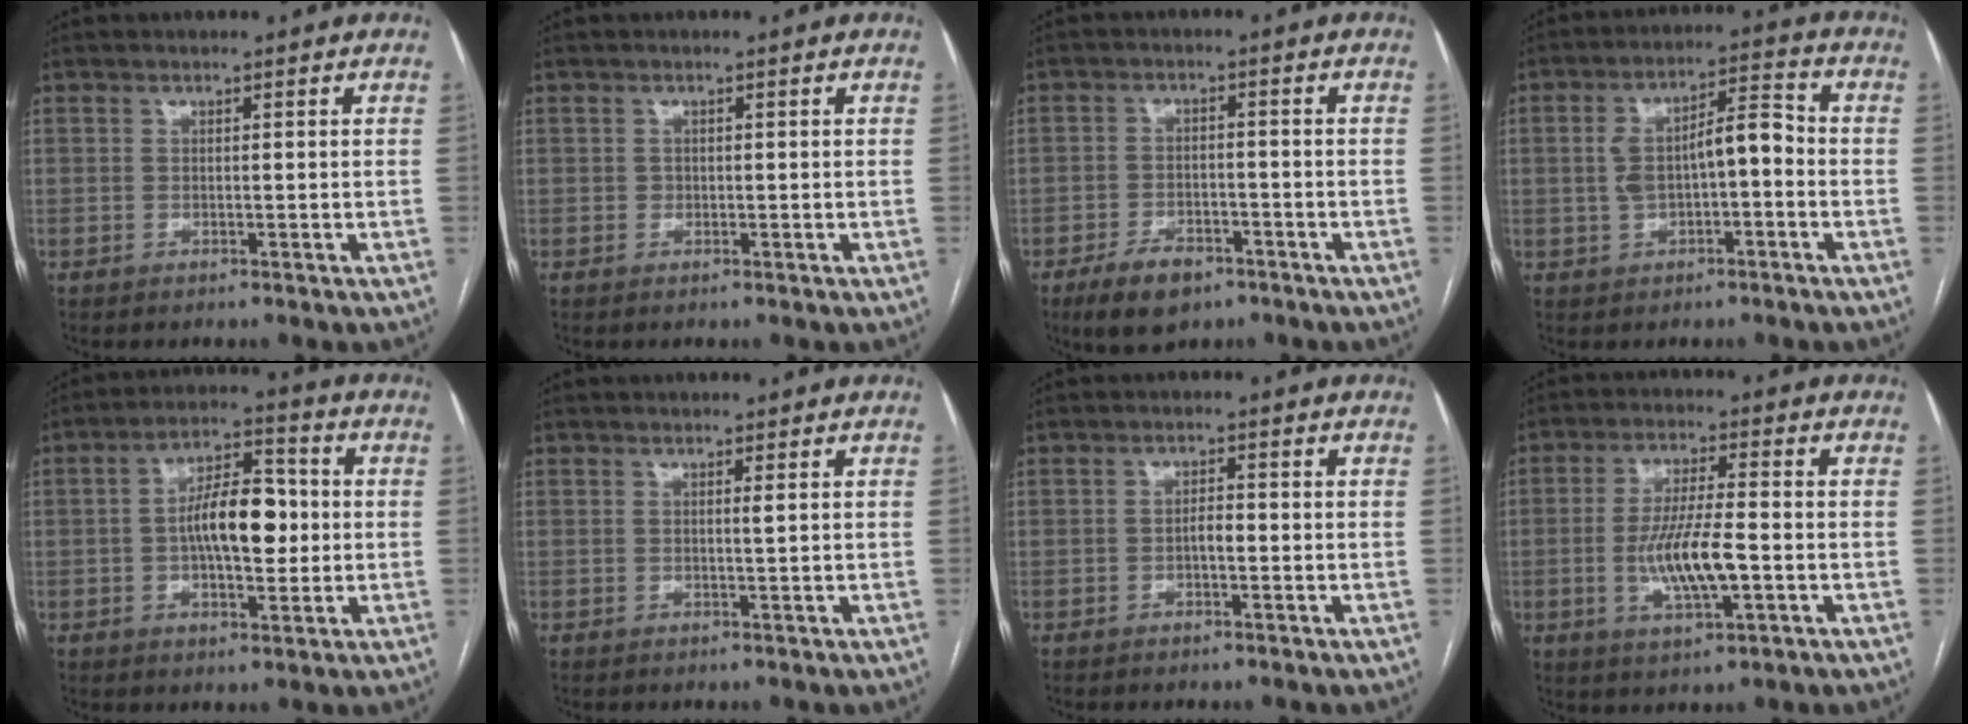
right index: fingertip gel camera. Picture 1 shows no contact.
{"total": 0.6, "force": [-0.1, 0.6, 0.1], "torque": [0.002, 0.004, -0.001]}
{"total": 6.6, "force": [-4.3, 3.2, 3.8], "torque": [-0.072, -0.002, -0.068]}
{"total": 8.3, "force": [-0.8, 3.3, 7.6], "torque": [-0.141, 0.037, -0.010]}
{"total": 10.6, "force": [-0.2, 4.3, 9.6], "torque": [-0.166, 0.022, -0.002]}
{"total": 0.7, "force": [0.3, -0.1, 0.7], "torque": [-0.014, -0.001, 0.004]}
{"total": 1.8, "force": [-0.5, 0.6, 1.6], "torque": [-0.024, 0.005, -0.010]}
{"total": 9.2, "force": [-1.8, 1.7, 8.9], "torque": [-0.172, -0.005, -0.031]}